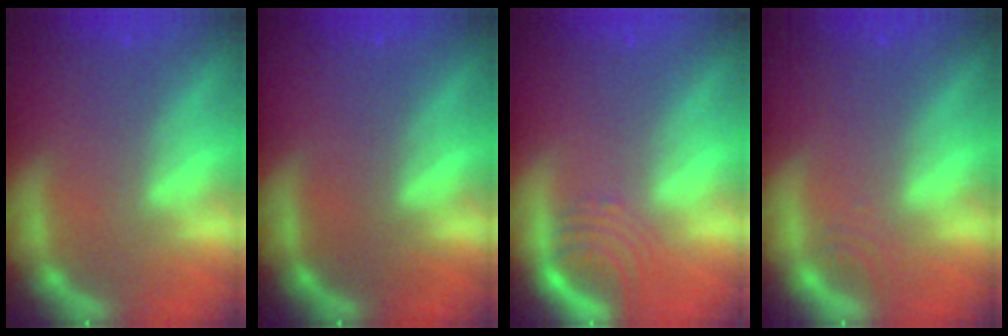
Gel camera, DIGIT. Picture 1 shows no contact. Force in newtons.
{"total": 0.0}
{"total": 3.5}
{"total": 1.0}